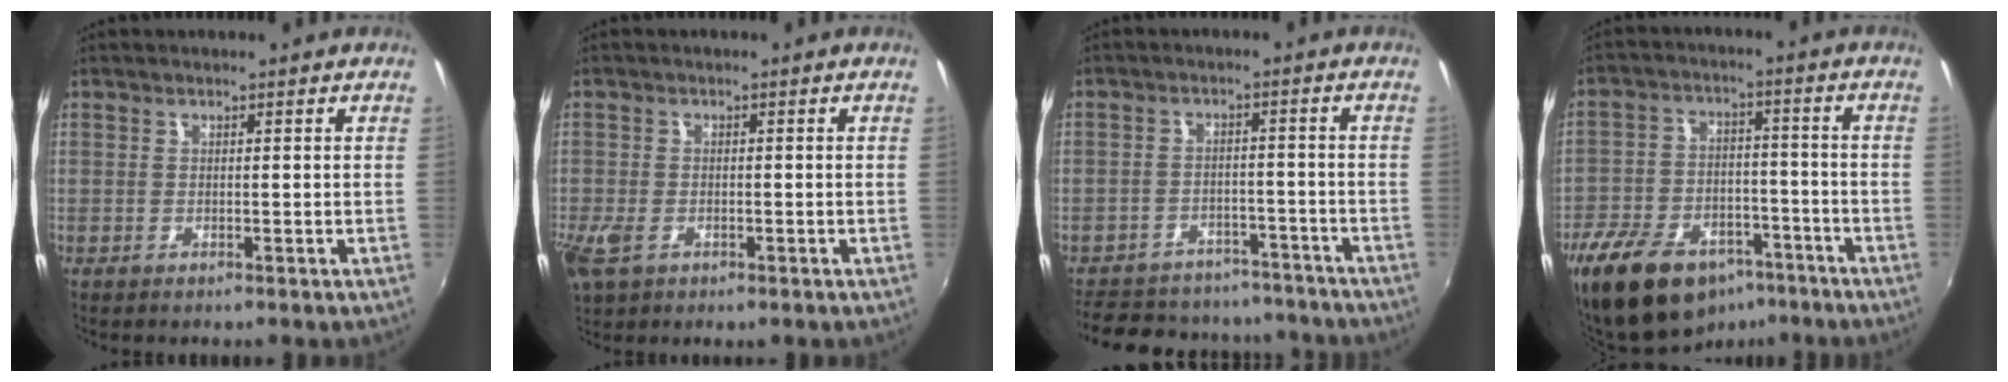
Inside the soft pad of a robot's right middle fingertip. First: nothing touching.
{"total": 5.5, "force": [-2.3, 3.5, 3.6], "torque": [-0.089, -0.014, -0.042]}
{"total": 19.7, "force": [-16.4, 8.5, 6.6], "torque": [-0.153, 0.036, -0.207]}
{"total": 18.1, "force": [-12.1, 9.7, 9.4], "torque": [-0.207, -0.008, -0.192]}